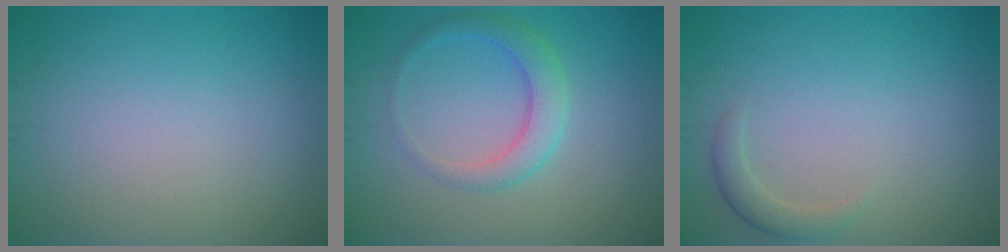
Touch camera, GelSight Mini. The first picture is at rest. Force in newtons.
{"total": 3.0, "press": 3.0, "slide": 0.1}
{"total": 1.6, "press": 1.6, "slide": 0.1}